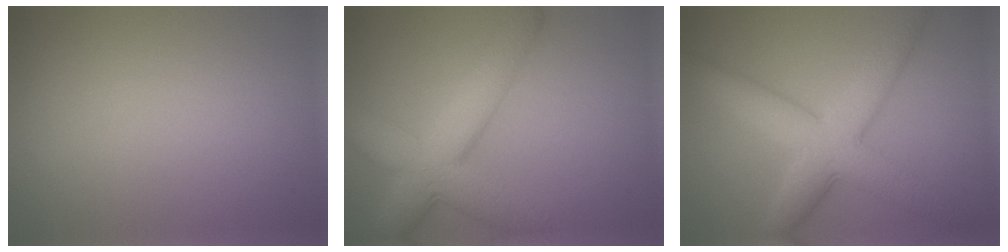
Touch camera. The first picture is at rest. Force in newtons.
{"total": 8.0, "press": 8.0, "slide": 0.2}
{"total": 7.2, "press": 7.2, "slide": 0.2}